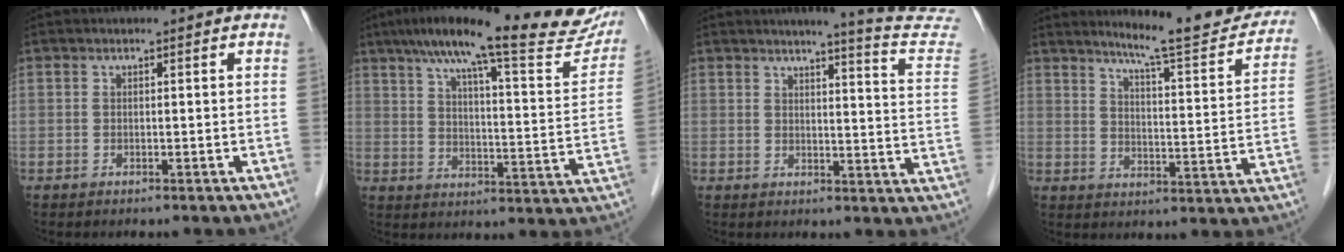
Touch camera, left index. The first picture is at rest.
{"total": 27.3, "force": [22.1, 3.9, 15.5], "torque": [-0.229, -0.007, 0.279]}
{"total": 13.1, "force": [12.6, -1.5, 3.3], "torque": [-0.035, -0.095, 0.122]}
{"total": 16.0, "force": [14.4, 1.2, 7.0], "torque": [-0.090, -0.041, 0.181]}